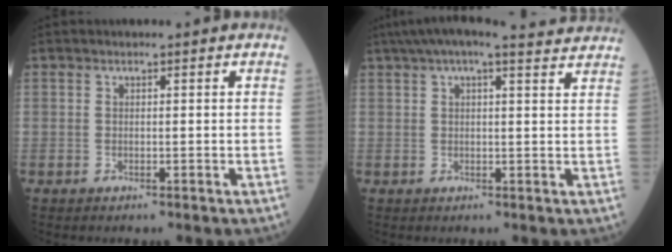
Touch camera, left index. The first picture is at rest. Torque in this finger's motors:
{"motor_torque": [0.75, -1.39, 0.20, 0.03]}